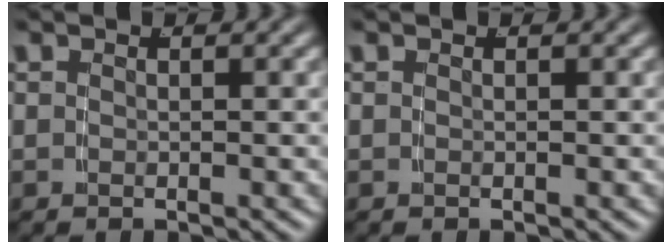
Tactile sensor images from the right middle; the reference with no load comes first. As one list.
[{"total": 0.0}]